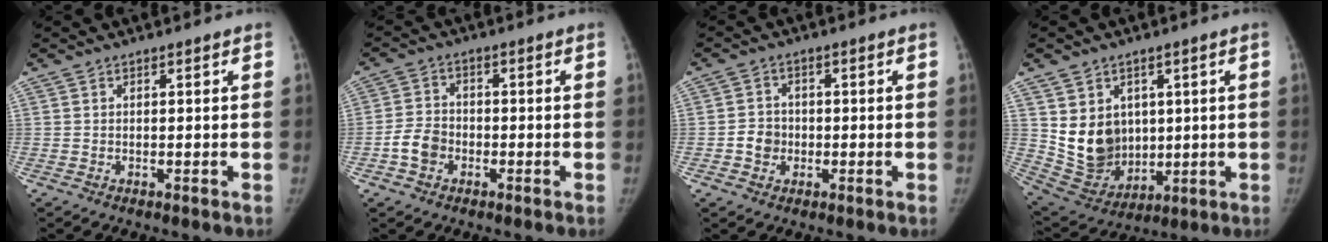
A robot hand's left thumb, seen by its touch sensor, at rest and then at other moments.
{"total": 5.2, "force": [-1.9, 4.1, 2.6], "torque": [-0.038, 0.017, -0.040]}
{"total": 4.0, "force": [-0.8, 3.6, 1.4], "torque": [-0.006, 0.009, -0.018]}
{"total": 12.6, "force": [2.5, 10.3, 6.7], "torque": [-0.076, -0.024, 0.077]}